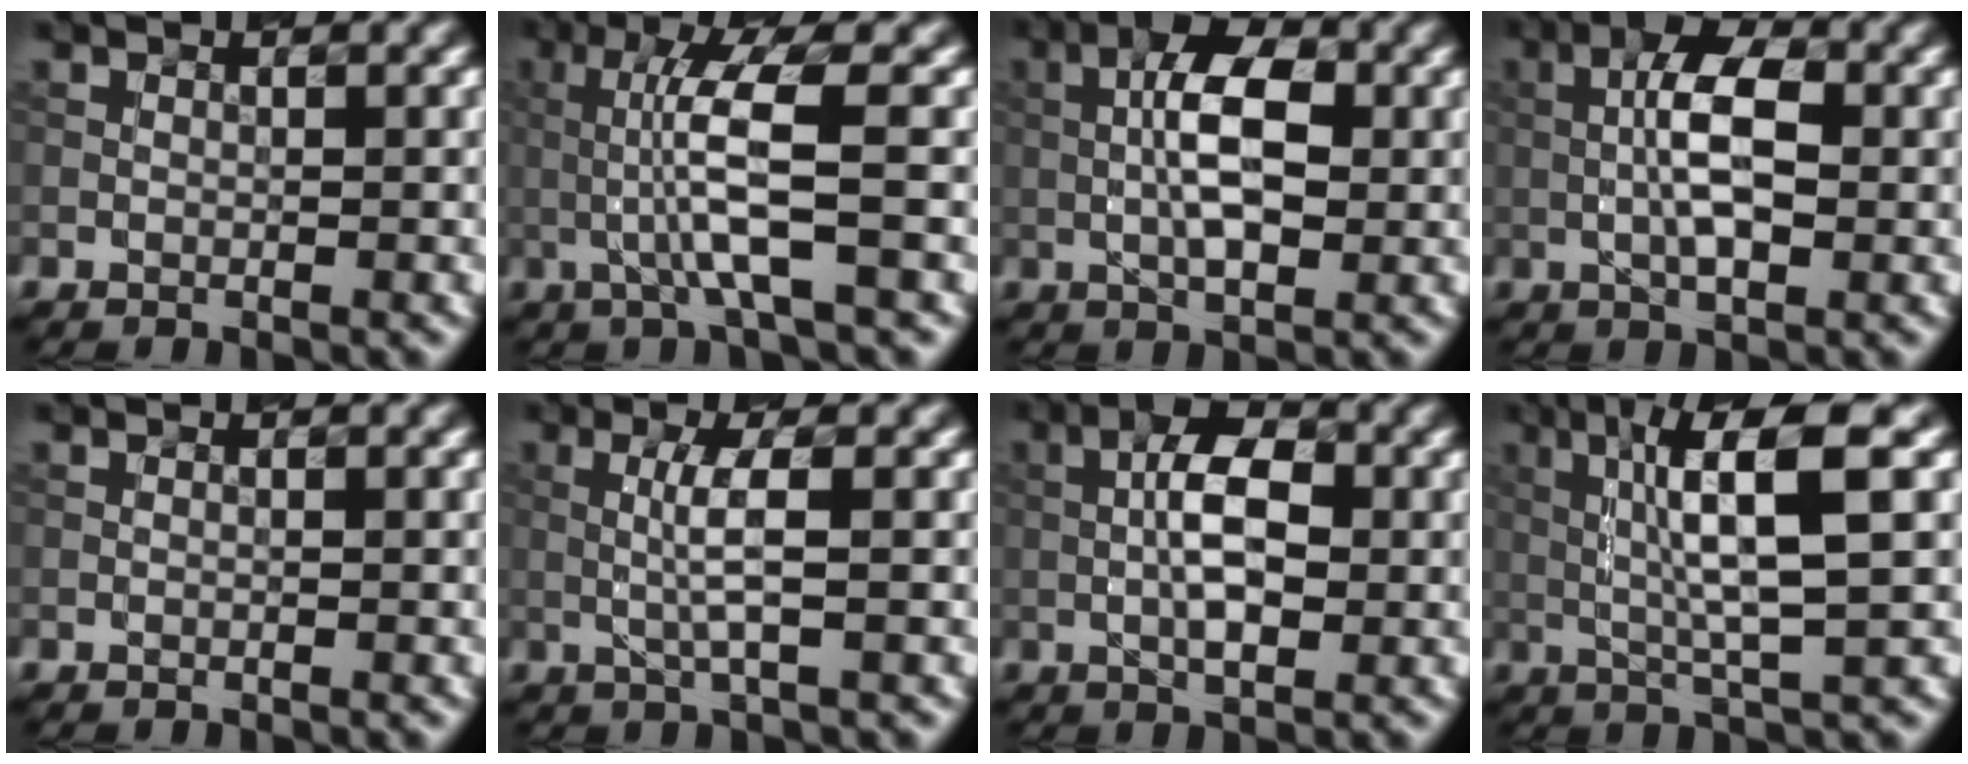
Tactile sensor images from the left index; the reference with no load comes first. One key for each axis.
{"total": 5.6, "fx": -0.2, "fy": 0.7, "fz": 5.6, "tx": -0.114, "ty": 0.008, "tz": -0.003}
{"total": 6.2, "fx": 0.3, "fy": 2.6, "fz": 5.7, "tx": -0.099, "ty": 0.012, "tz": -0.005}
{"total": 5.5, "fx": 0.0, "fy": 2.1, "fz": 5.1, "tx": -0.096, "ty": 0.010, "tz": -0.007}
{"total": 0.0}
{"total": 3.0, "fx": 0.0, "fy": 0.2, "fz": 3.0, "tx": -0.063, "ty": 0.003, "tz": 0.000}
{"total": 5.6, "fx": 0.0, "fy": 2.4, "fz": 5.1, "tx": -0.089, "ty": 0.009, "tz": -0.009}
{"total": 7.5, "fx": 1.4, "fy": 0.9, "fz": 7.3, "tx": -0.132, "ty": 0.012, "tz": 0.029}